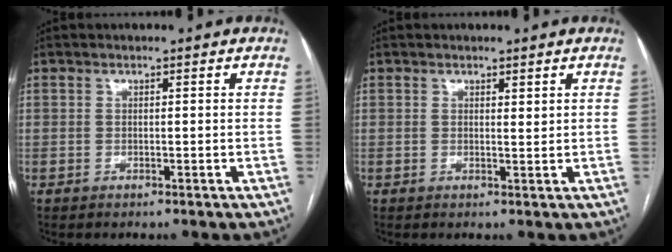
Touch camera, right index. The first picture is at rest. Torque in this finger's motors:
{"motor_torque": [-0.10, 0.57, -0.01, 0.00]}